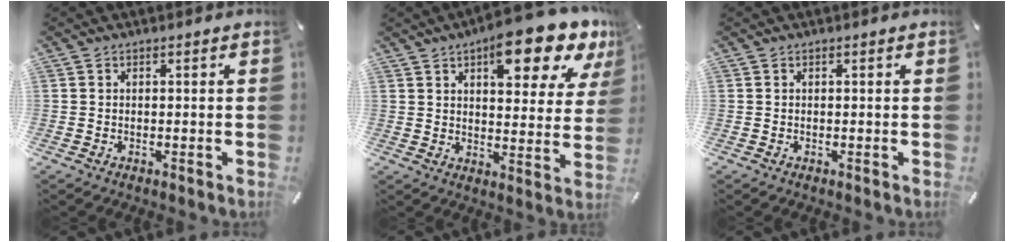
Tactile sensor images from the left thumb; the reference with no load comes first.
{"total": 14.8, "force": [9.9, 5.4, 9.5], "torque": [-0.121, -0.062, 0.161]}
{"total": 0.0}